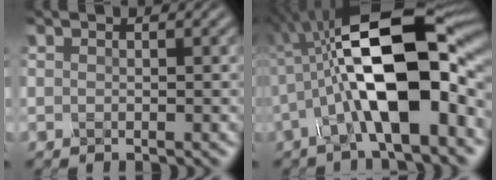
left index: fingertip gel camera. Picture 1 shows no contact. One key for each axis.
{"total": 14.7, "fx": -0.9, "fy": 5.4, "fz": 13.6, "tx": -0.223, "ty": 0.020, "tz": -0.027}